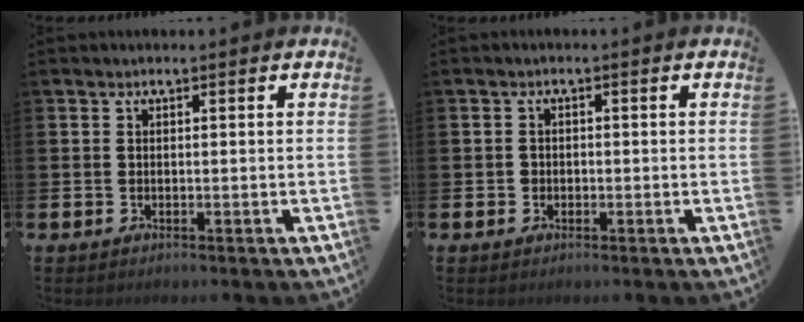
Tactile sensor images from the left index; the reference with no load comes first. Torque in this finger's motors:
{"motor_torque": [-0.06, 0.00, -0.03, -0.01]}